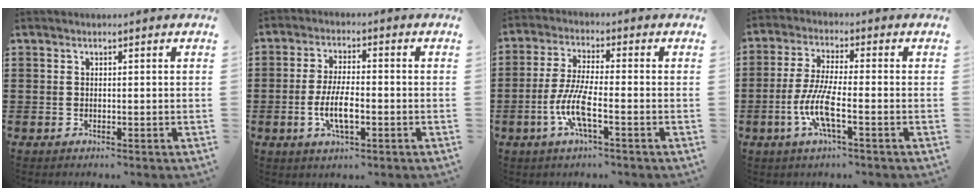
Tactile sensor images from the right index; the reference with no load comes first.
{"total": 6.4, "force": [-1.8, 2.2, 5.7], "torque": [-0.123, -0.006, -0.037]}
{"total": 7.4, "force": [-2.9, 1.5, 6.7], "torque": [-0.152, -0.014, -0.060]}
{"total": 7.7, "force": [-2.7, 1.5, 7.0], "torque": [-0.158, -0.014, -0.058]}